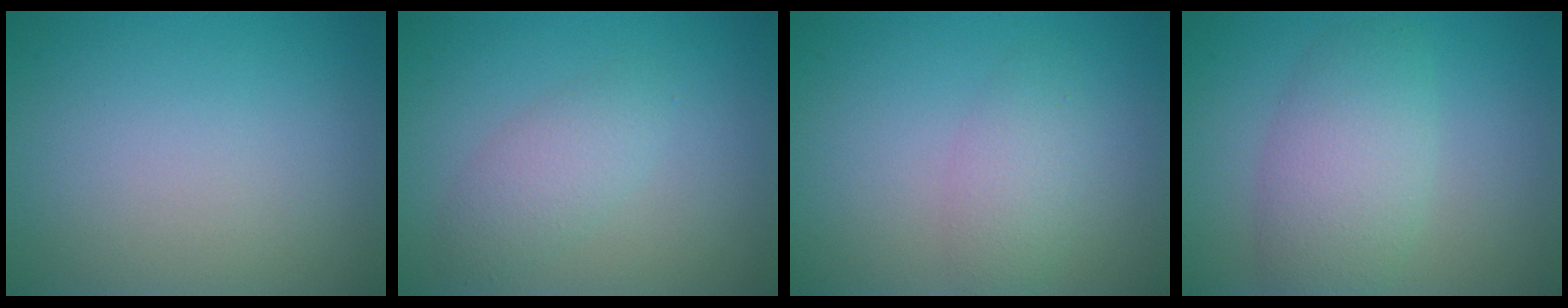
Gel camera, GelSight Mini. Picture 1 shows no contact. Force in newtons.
{"total": 2.5, "press": 2.5, "slide": 0.0}
{"total": 2.3, "press": 2.3, "slide": 0.0}
{"total": 4.9, "press": 4.8, "slide": 0.2}